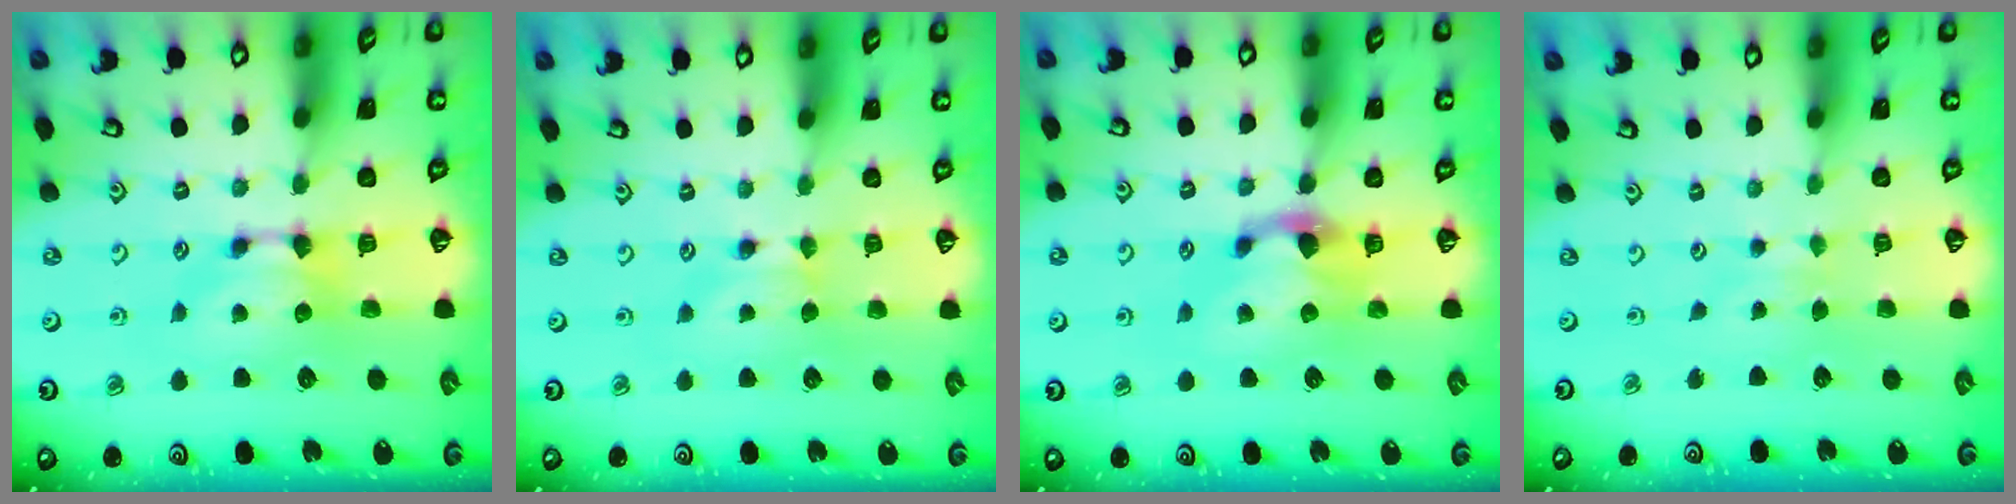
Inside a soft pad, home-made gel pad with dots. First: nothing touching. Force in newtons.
{"total": 0.0}
{"total": 1.5, "press": 0.4, "slide": 1.4}
{"total": 2.8, "press": 2.7, "slide": 0.4}